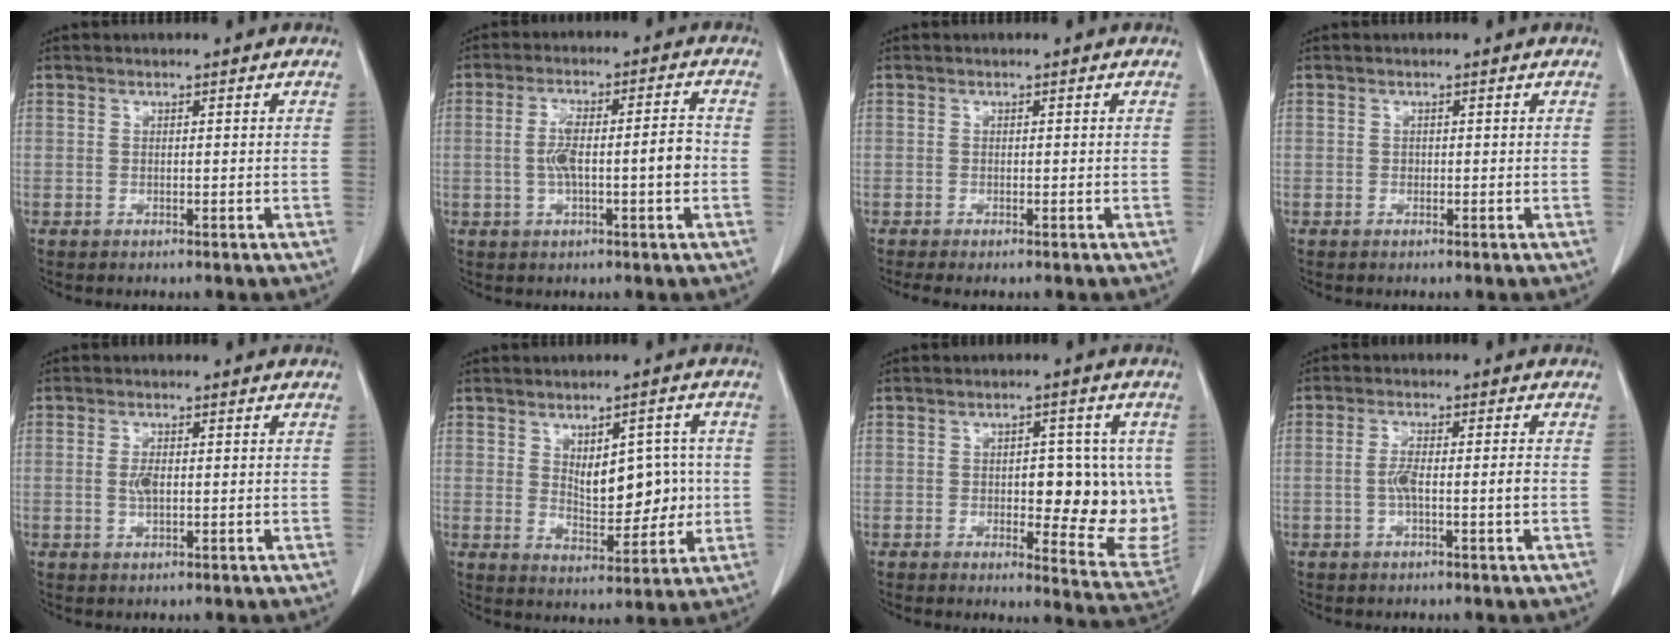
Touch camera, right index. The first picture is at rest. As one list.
[{"total": 7.9, "force": [-0.9, 1.4, 7.7], "torque": [-0.142, 0.020, -0.014]}, {"total": 1.3, "force": [-1.0, 0.1, 0.8], "torque": [-0.016, -0.005, -0.018]}, {"total": 0.0}, {"total": 2.4, "force": [-0.1, 0.9, 2.2], "torque": [-0.047, 0.000, 0.000]}, {"total": 9.9, "force": [0.5, 4.4, 8.8], "torque": [-0.129, 0.011, 0.022]}, {"total": 13.0, "force": [-0.2, 5.2, 11.9], "torque": [-0.139, -0.001, 0.006]}, {"total": 4.4, "force": [-0.9, 0.4, 4.3], "torque": [-0.084, 0.007, -0.014]}]